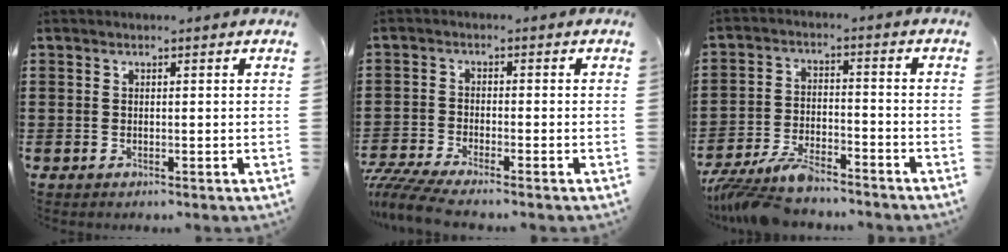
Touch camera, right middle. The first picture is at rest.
{"total": 3.9, "force": [-3.6, 0.0, 1.5], "torque": [-0.056, -0.021, -0.078]}
{"total": 7.1, "force": [-6.4, 1.5, 2.6], "torque": [-0.071, 0.001, -0.129]}